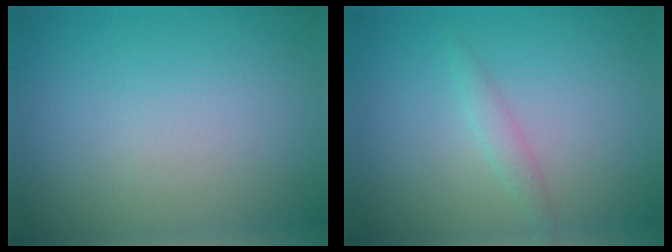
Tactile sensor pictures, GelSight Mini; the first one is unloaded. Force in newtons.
{"total": 1.2, "press": 1.2, "slide": 0.1}